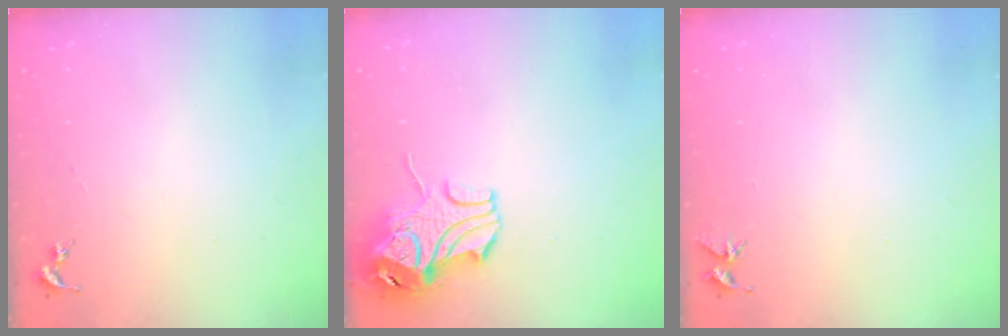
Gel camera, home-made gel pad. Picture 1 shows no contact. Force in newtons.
{"total": 10.5, "press": 10.4, "slide": 1.5}
{"total": 5.0, "press": 4.9, "slide": 0.5}